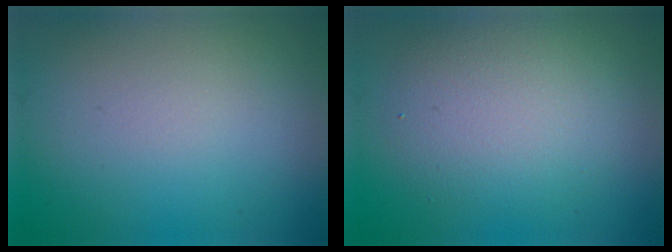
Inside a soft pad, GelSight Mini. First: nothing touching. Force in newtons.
{"total": 4.6, "press": 4.6, "slide": 0.2}